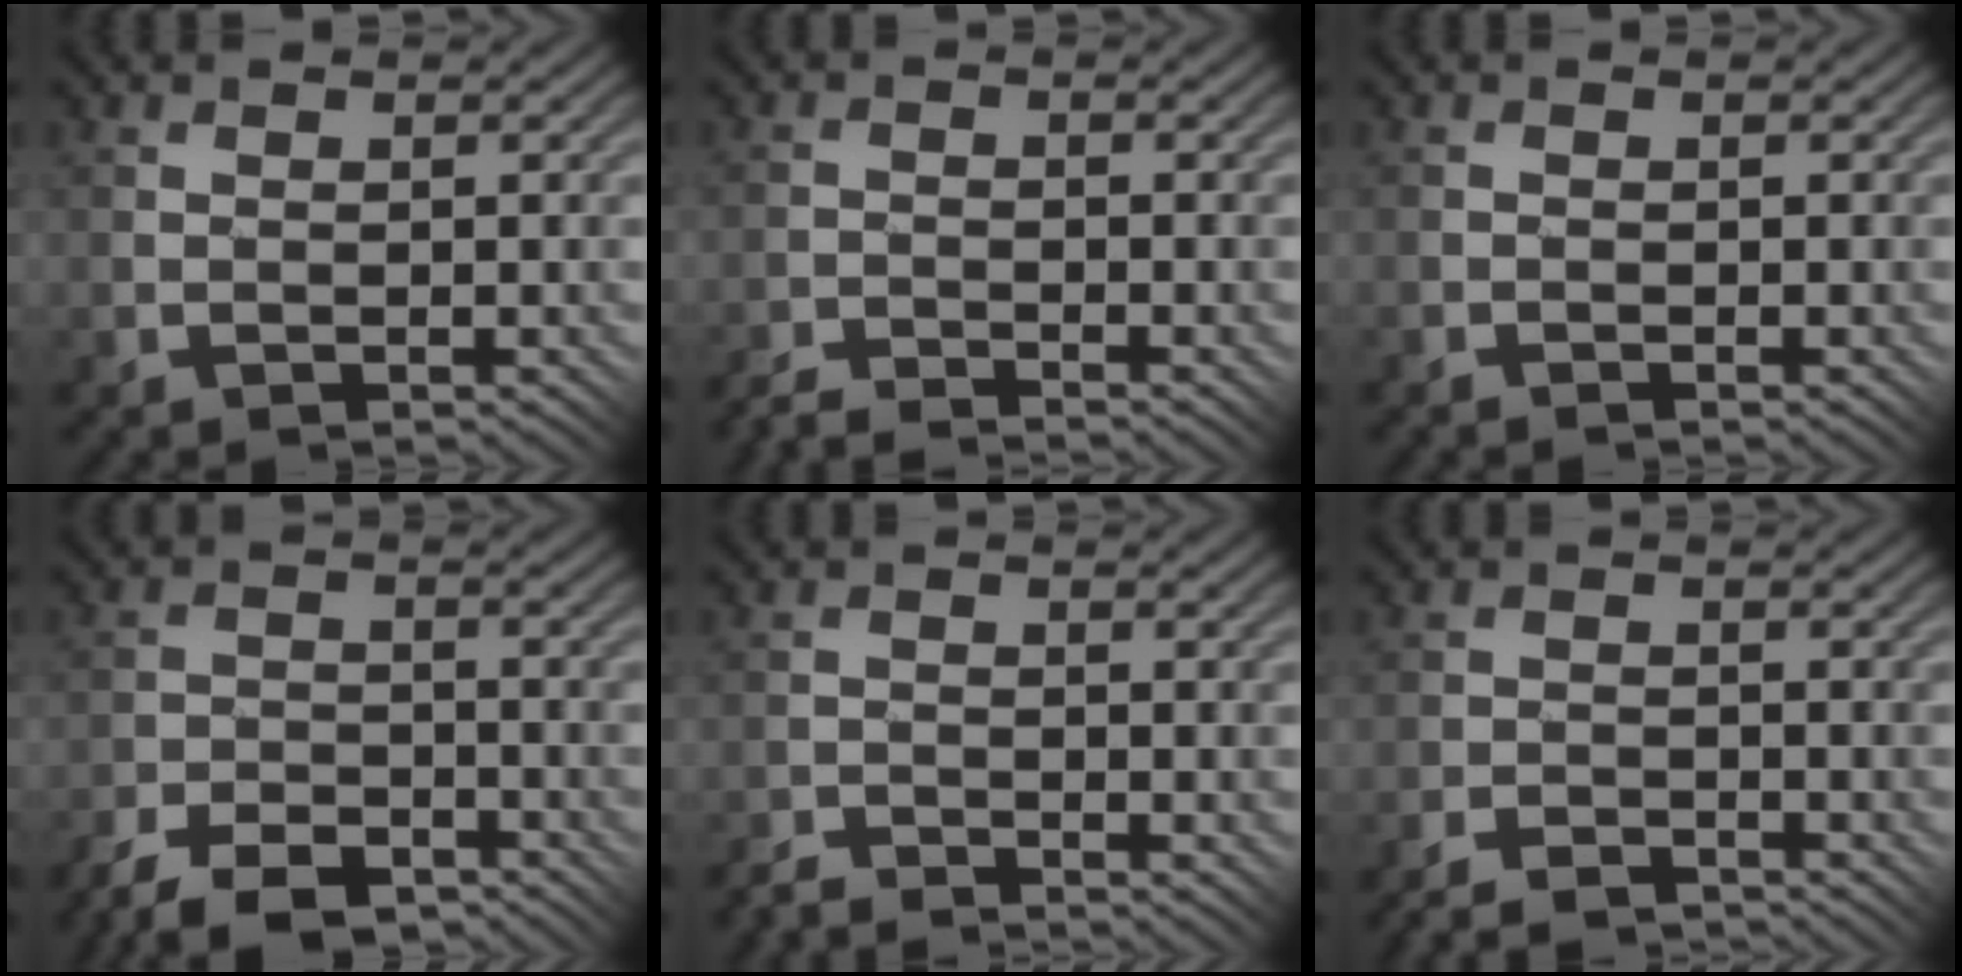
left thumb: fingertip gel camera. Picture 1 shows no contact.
{"total": 3.1, "force": [-3.1, -0.1, 0.6], "torque": [-0.011, 0.001, -0.065]}
{"total": 0.7, "force": [-0.7, -0.2, -0.2], "torque": [0.004, 0.004, -0.015]}
{"total": 7.3, "force": [-6.3, 2.4, 2.9], "torque": [-0.053, -0.002, -0.123]}
{"total": 2.8, "force": [-2.8, -0.1, 0.2], "torque": [-0.002, 0.002, -0.061]}
{"total": 3.5, "force": [-3.4, 0.3, 0.8], "torque": [-0.012, 0.004, -0.068]}